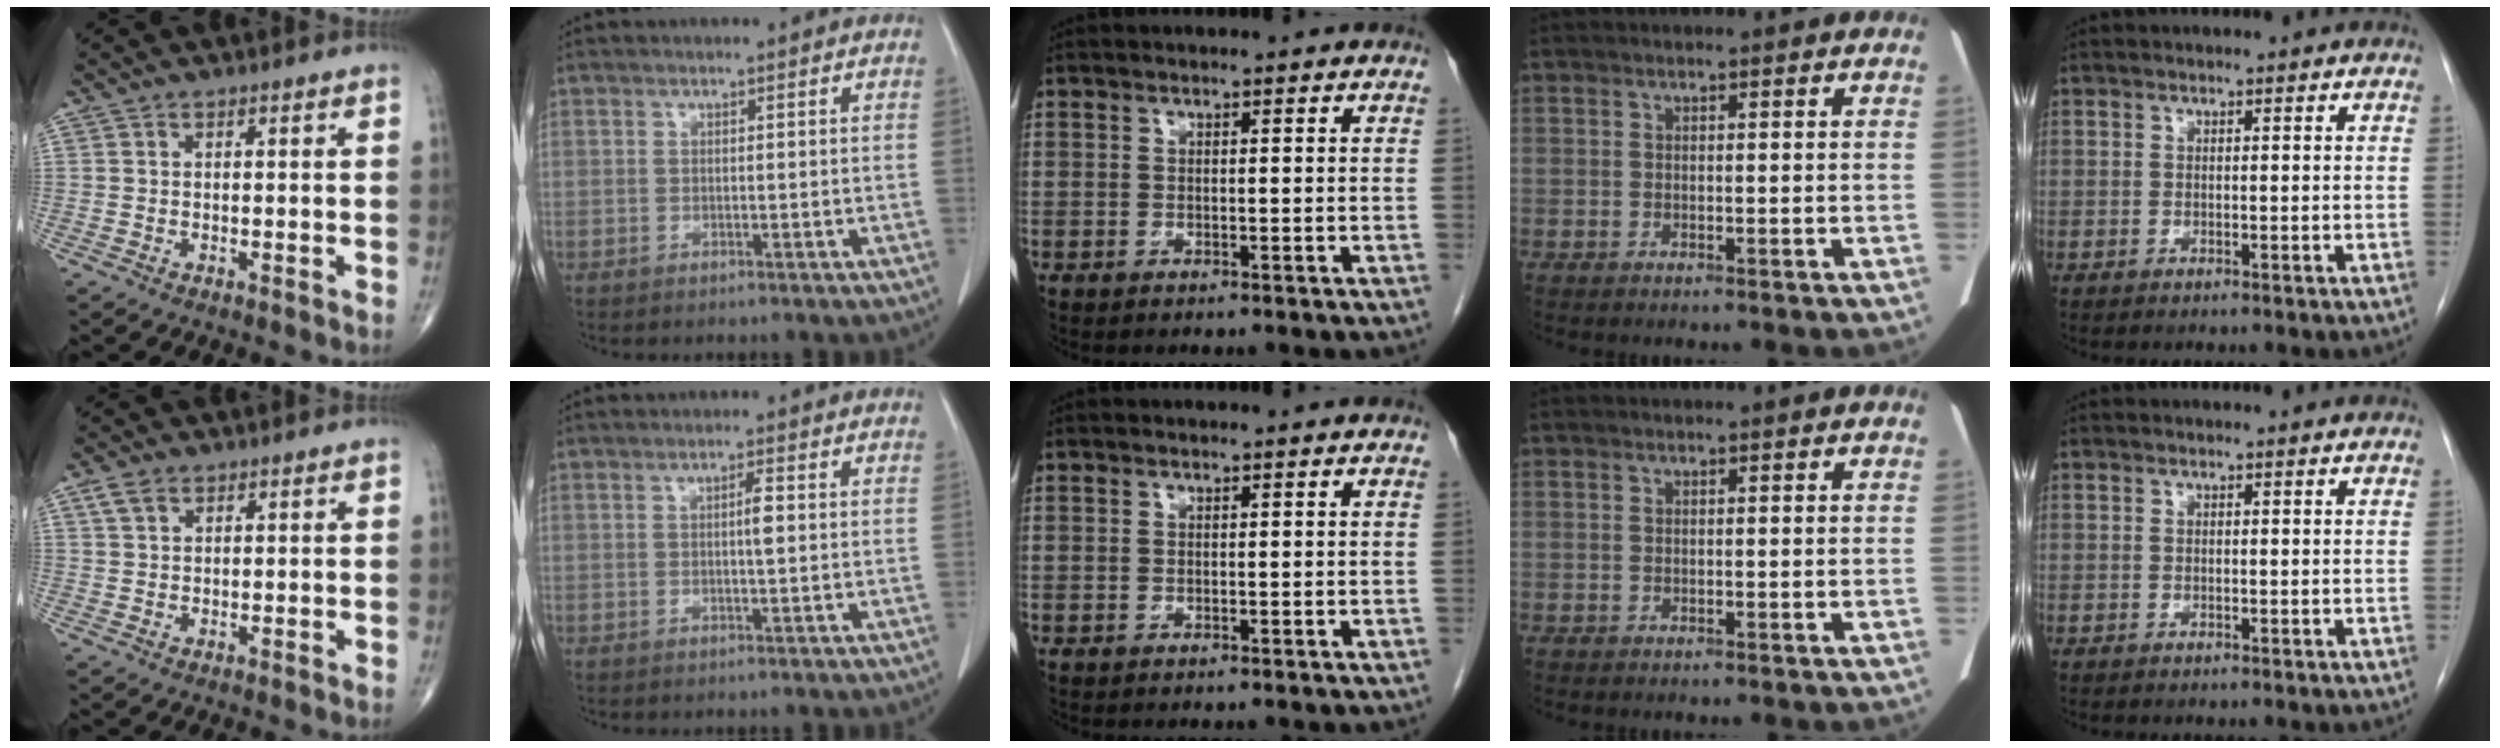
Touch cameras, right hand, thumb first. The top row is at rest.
{"thumb": {"total": 2.5, "force": [1.4, 1.6, 1.4], "torque": [-0.029, 0.006, 0.030]}, "index": {"total": 2.1, "force": [0.1, 0.2, 2.1], "torque": [-0.033, 0.002, 0.001]}}